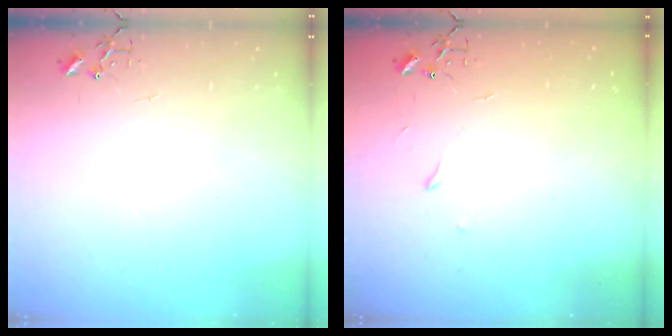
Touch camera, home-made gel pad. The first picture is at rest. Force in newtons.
{"total": 3.3, "press": 3.3, "slide": 0.5}